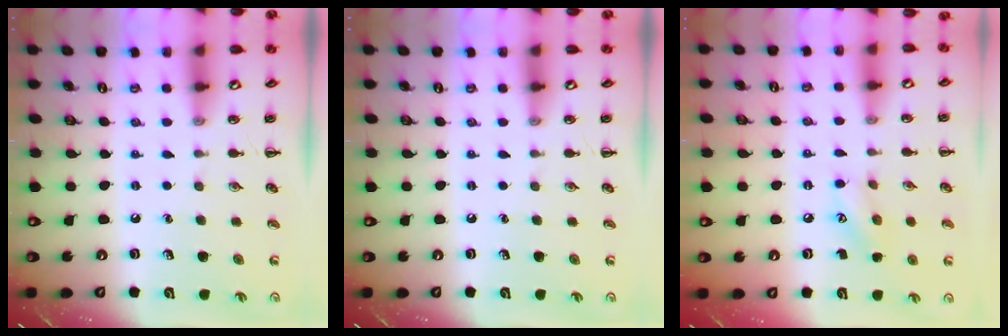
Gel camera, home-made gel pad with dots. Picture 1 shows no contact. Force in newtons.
{"total": 0.0}
{"total": 8.7, "press": 8.7, "slide": 1.0}